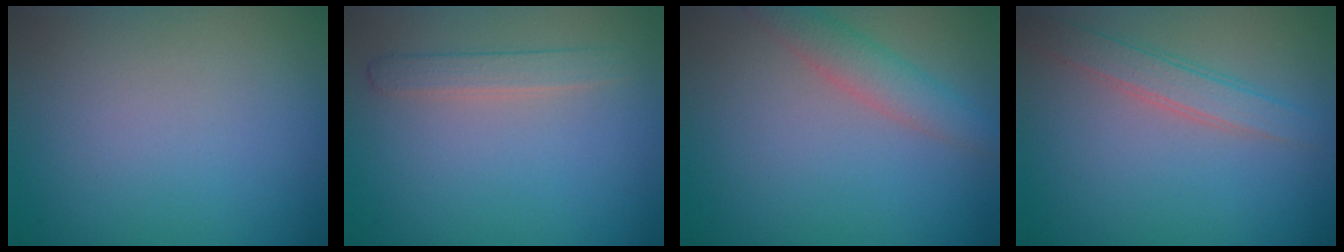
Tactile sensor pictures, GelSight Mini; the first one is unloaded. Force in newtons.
{"total": 1.8, "press": 1.8, "slide": 0.1}
{"total": 2.9, "press": 2.9, "slide": 0.2}
{"total": 2.8, "press": 2.8, "slide": 0.1}